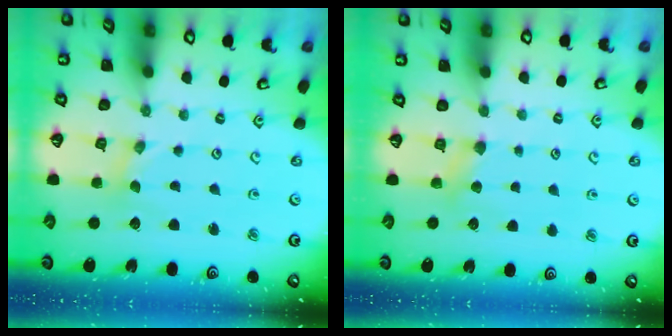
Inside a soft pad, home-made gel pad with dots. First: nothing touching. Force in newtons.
{"total": 3.8, "press": 3.7, "slide": 0.6}